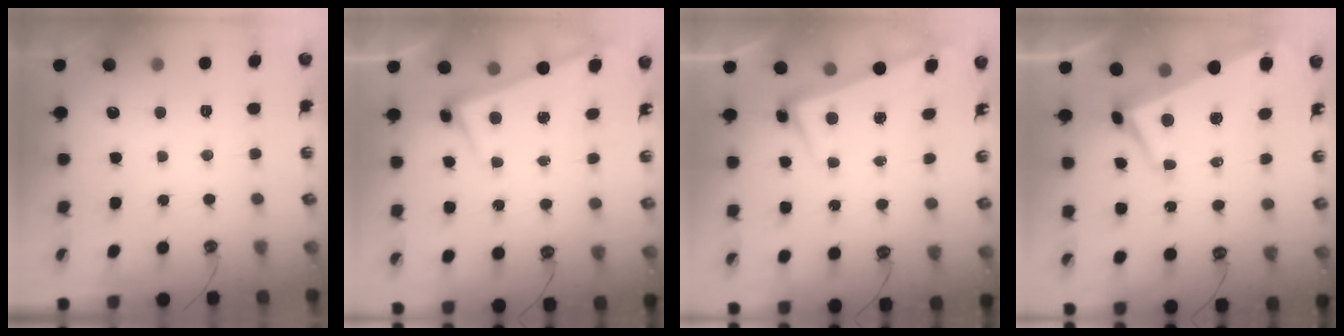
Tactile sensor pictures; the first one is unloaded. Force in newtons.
{"total": 2.6, "press": 2.5, "slide": 0.6}
{"total": 2.5, "press": 2.2, "slide": 1.1}
{"total": 1.7, "press": 1.1, "slide": 1.3}